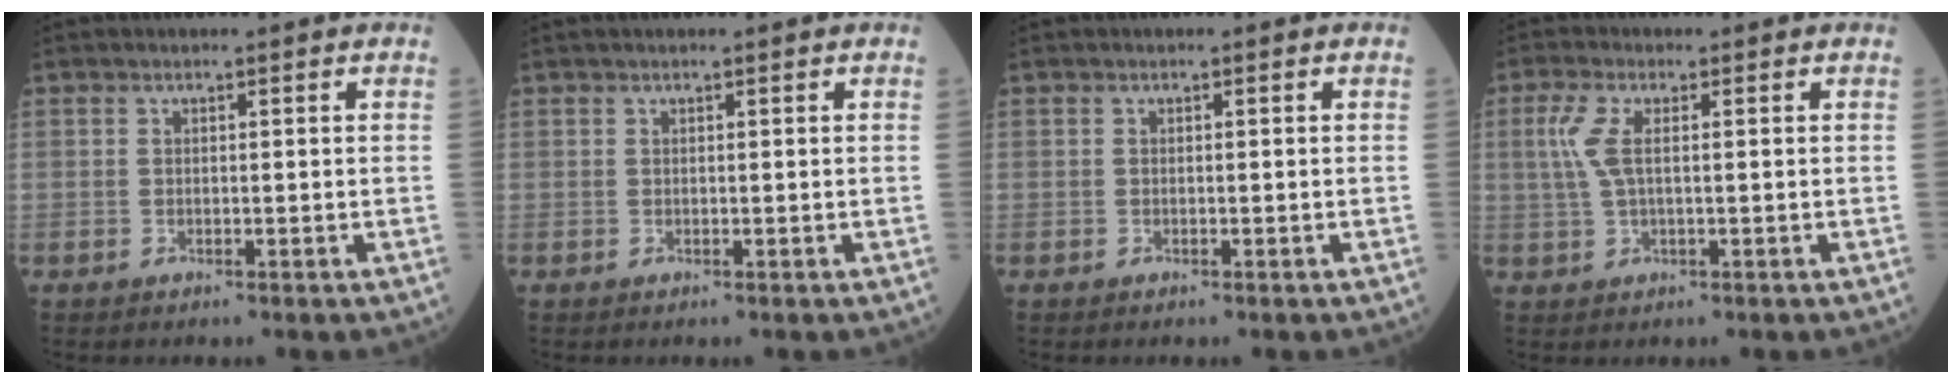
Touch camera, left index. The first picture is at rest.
{"total": 1.1, "force": [0.9, -0.1, 0.6], "torque": [-0.008, 0.016, 0.018]}
{"total": 0.0}
{"total": 4.2, "force": [0.7, 1.3, 3.9], "torque": [-0.106, 0.007, 0.014]}